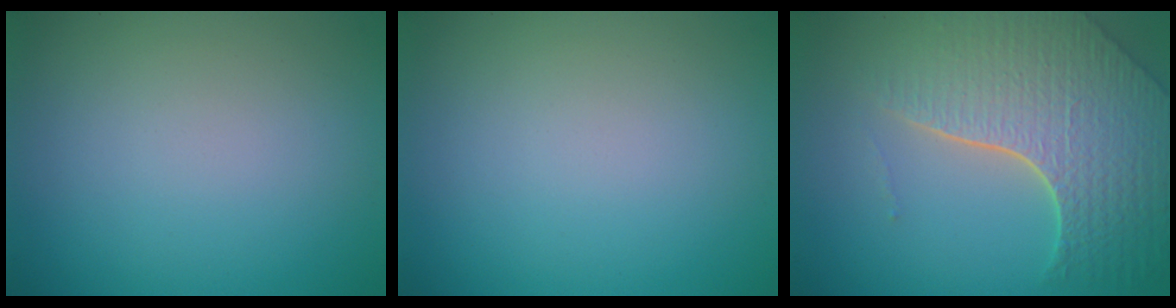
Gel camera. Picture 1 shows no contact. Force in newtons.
{"total": 0.0}
{"total": 7.9, "press": 5.7, "slide": 5.4}